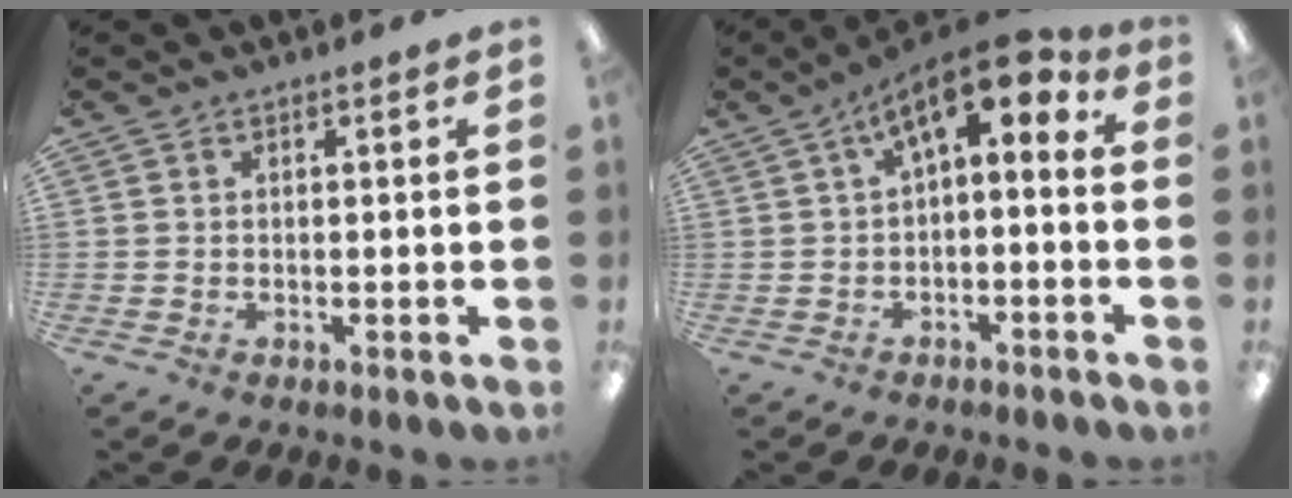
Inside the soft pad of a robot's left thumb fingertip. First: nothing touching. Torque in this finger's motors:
{"motor_torque": [-0.22, 0.80, 0.29, 0.82, 0.08]}